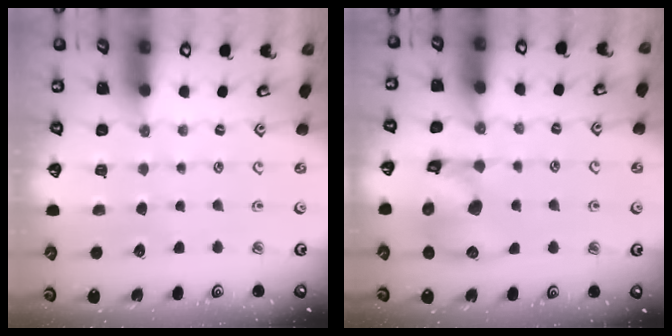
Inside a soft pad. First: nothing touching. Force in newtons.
{"total": 10.9, "press": 10.8, "slide": 1.5}